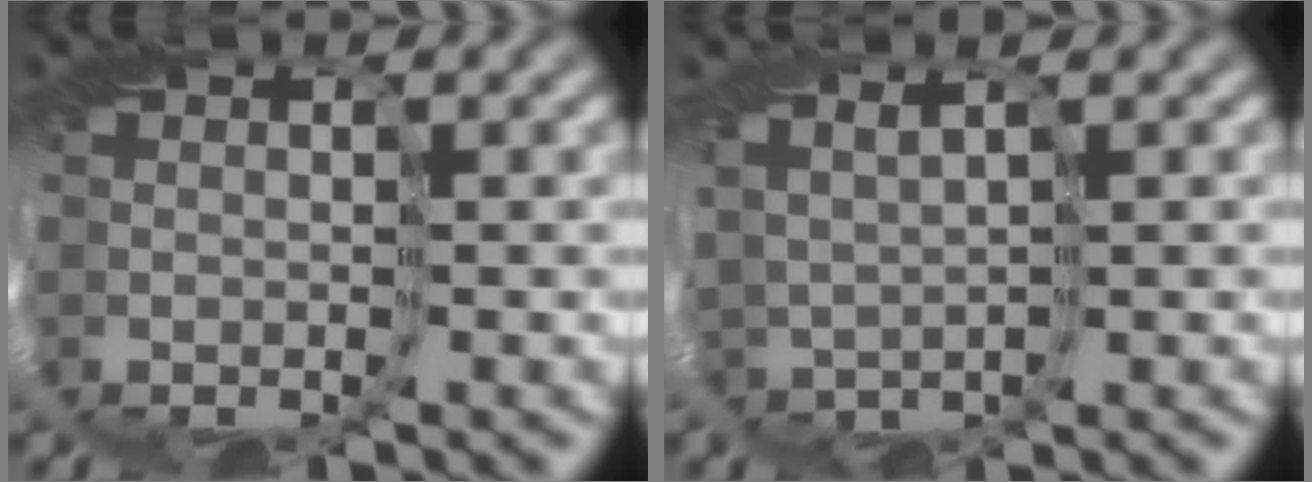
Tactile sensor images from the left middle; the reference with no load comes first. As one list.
[{"total": 1.6, "force": [1.5, 0.1, -0.6], "torque": [-0.004, 0.008, 0.038]}]